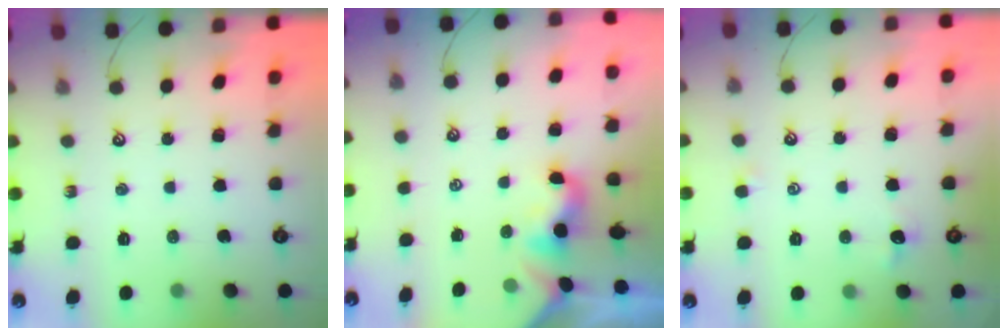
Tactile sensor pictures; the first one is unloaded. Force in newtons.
{"total": 1.8, "press": 1.8, "slide": 0.5}
{"total": 0.9, "press": 0.8, "slide": 0.5}